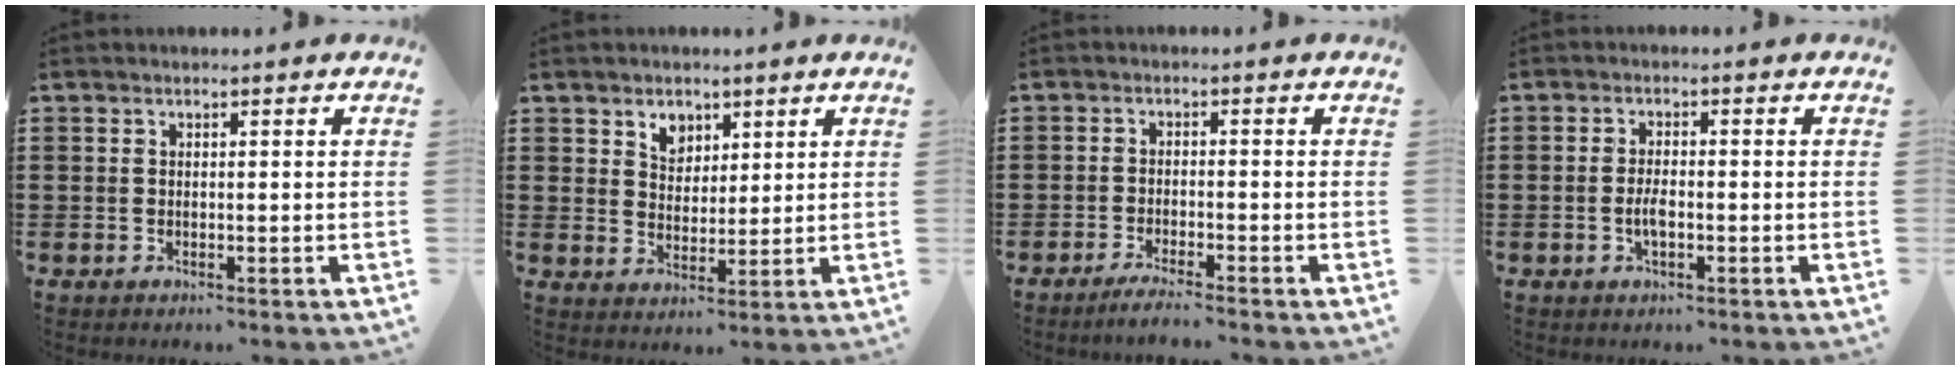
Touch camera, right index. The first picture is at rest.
{"total": 3.7, "force": [2.5, 2.7, 0.6], "torque": [-0.026, 0.011, 0.047]}
{"total": 2.4, "force": [-2.2, -0.3, 0.8], "torque": [-0.013, 0.000, -0.043]}
{"total": 2.8, "force": [-0.8, 1.0, 2.5], "torque": [-0.053, -0.001, -0.016]}